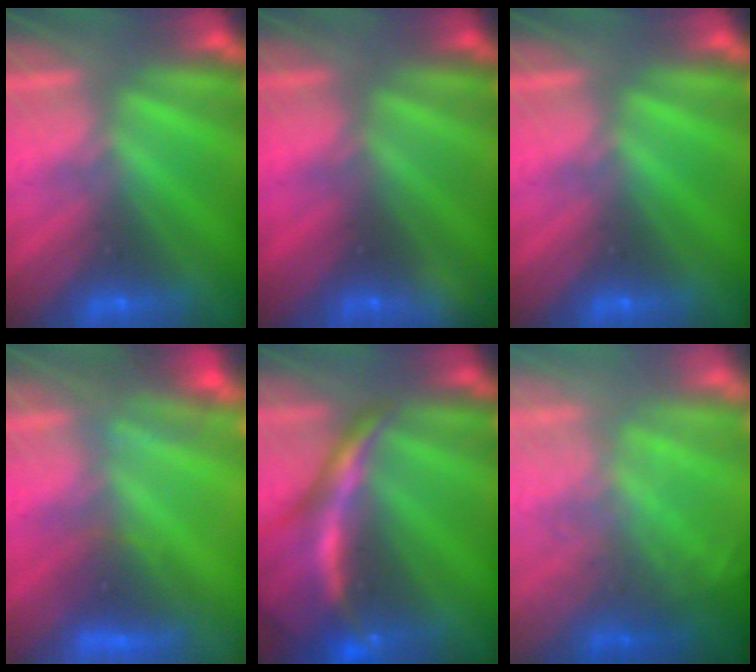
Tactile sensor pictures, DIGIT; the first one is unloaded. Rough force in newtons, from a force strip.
{"total": 2.3}
{"total": 0.0}
{"total": 4.9}
{"total": 7.5}
{"total": 6.9}